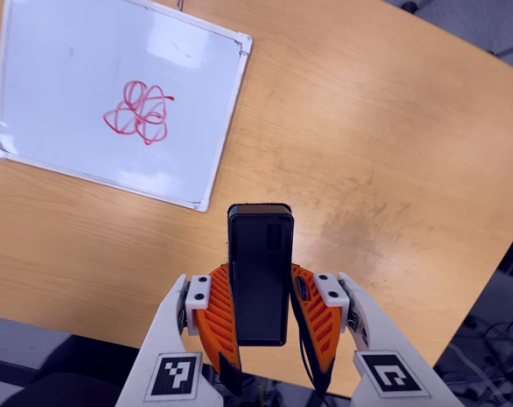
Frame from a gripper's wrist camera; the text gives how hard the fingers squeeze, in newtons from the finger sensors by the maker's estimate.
{"total": 4.7, "left": 3.3, "right": 6.1}